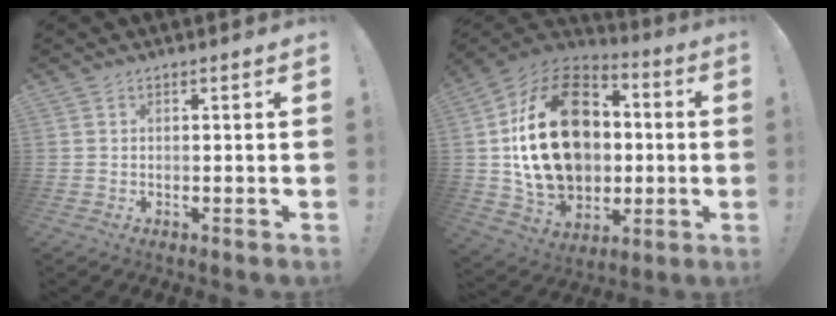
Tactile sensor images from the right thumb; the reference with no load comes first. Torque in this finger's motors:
{"motor_torque": [1.88, 3.13, 0.43, 0.09, 0.32]}